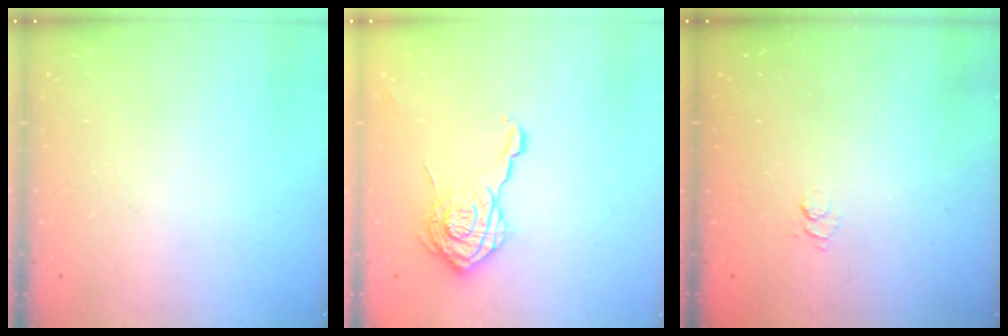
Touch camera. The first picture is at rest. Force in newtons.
{"total": 18.1, "press": 18.1, "slide": 0.8}
{"total": 2.5, "press": 2.0, "slide": 1.4}